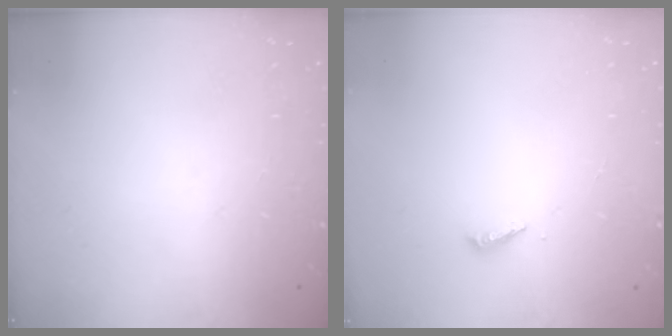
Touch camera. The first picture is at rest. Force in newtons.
{"total": 2.0, "press": 2.0, "slide": 0.2}